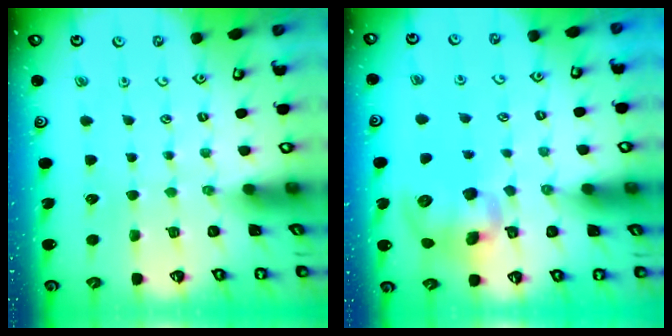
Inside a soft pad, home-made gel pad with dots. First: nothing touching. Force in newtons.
{"total": 10.7, "press": 10.5, "slide": 1.8}